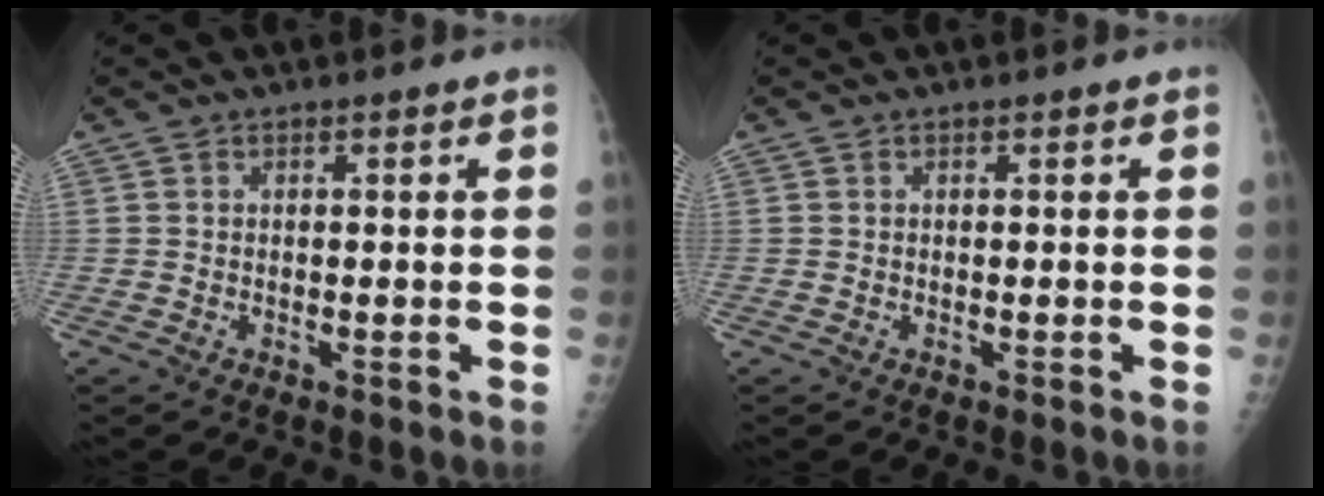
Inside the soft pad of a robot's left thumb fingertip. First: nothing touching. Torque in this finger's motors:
{"motor_torque": [0.00, 0.00, -0.04, 0.01, 0.00]}